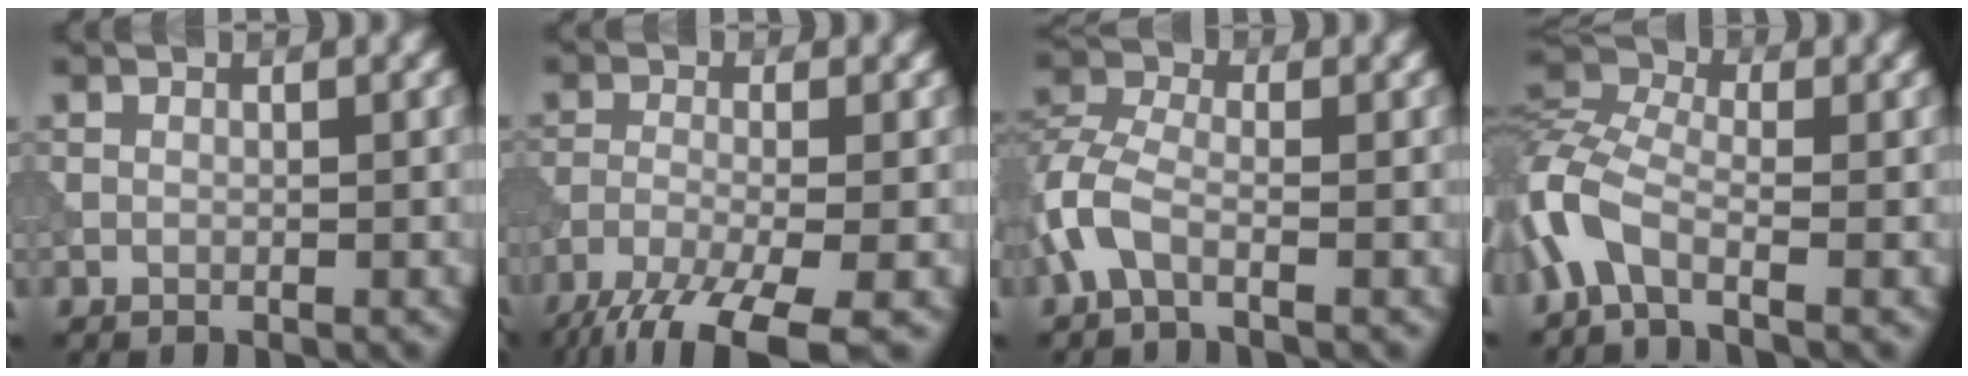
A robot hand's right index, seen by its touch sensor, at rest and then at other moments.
{"total": 8.6, "force": [-6.0, 2.1, 5.9], "torque": [-0.111, -0.019, -0.117]}
{"total": 3.6, "force": [-1.7, 1.6, 2.7], "torque": [-0.069, 0.006, -0.051]}
{"total": 5.6, "force": [-2.6, 2.8, 4.2], "torque": [-0.097, 0.006, -0.074]}